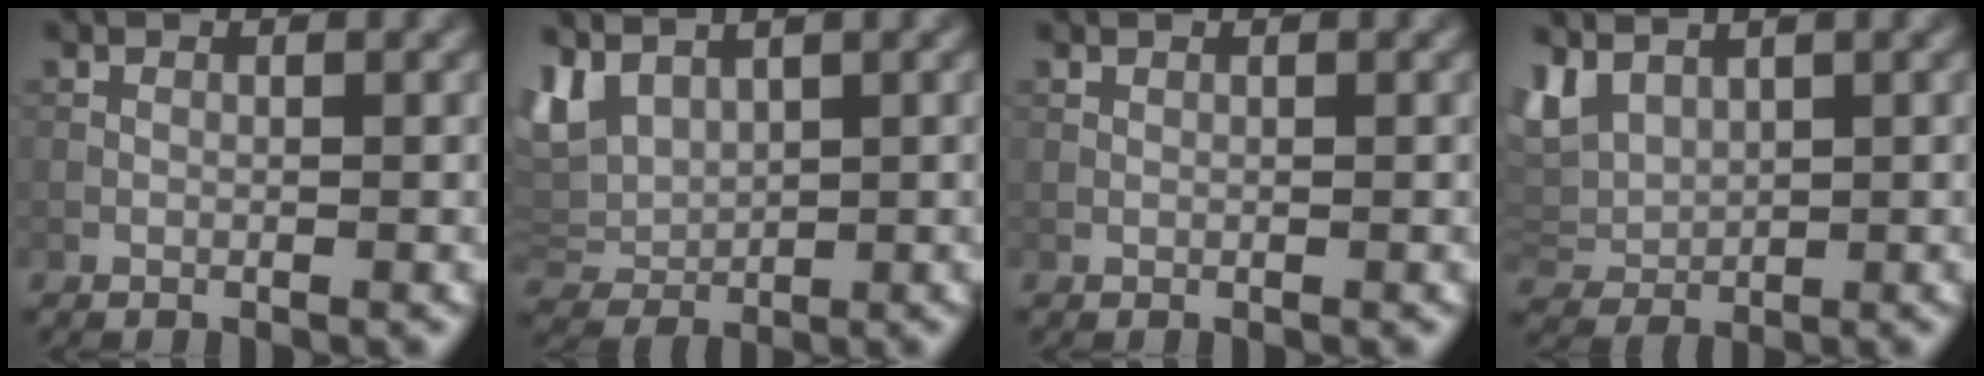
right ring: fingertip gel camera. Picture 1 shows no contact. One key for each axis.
{"total": 5.8, "fx": 2.9, "fy": 3.2, "fz": 3.9, "tx": -0.090, "ty": 0.003, "tz": 0.058}
{"total": 0.0}
{"total": 4.6, "fx": 2.6, "fy": 2.6, "fz": 2.7, "tx": -0.064, "ty": 0.003, "tz": 0.052}